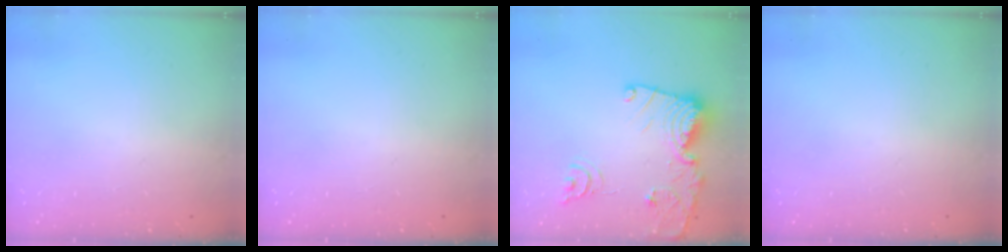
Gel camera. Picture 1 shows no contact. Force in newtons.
{"total": 0.0}
{"total": 18.1, "press": 18.0, "slide": 2.0}
{"total": 0.0}